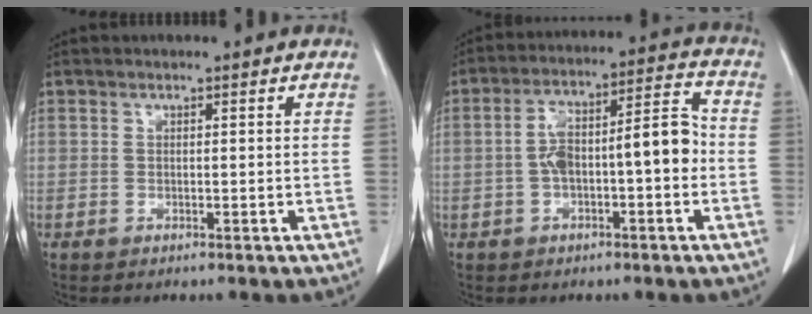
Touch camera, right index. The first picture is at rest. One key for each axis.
{"total": 11.1, "fx": -1.4, "fy": 2.9, "fz": 10.6, "tx": -0.179, "ty": 0.043, "tz": -0.021}